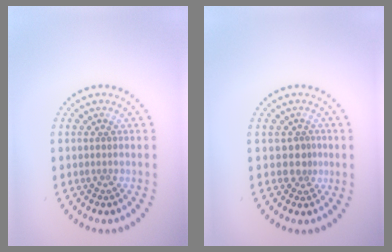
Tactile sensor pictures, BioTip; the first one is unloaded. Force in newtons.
{"total": 1.2, "press": 0.9, "slide": 0.9}